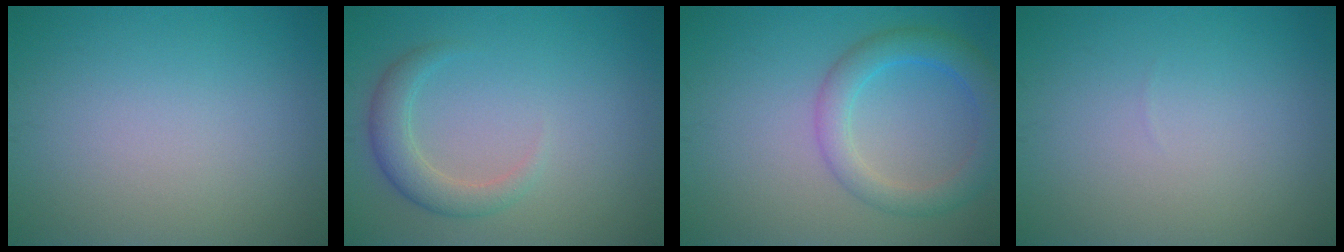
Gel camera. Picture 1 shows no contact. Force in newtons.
{"total": 2.8, "press": 2.8, "slide": 0.2}
{"total": 4.2, "press": 4.2, "slide": 0.2}
{"total": 0.0}